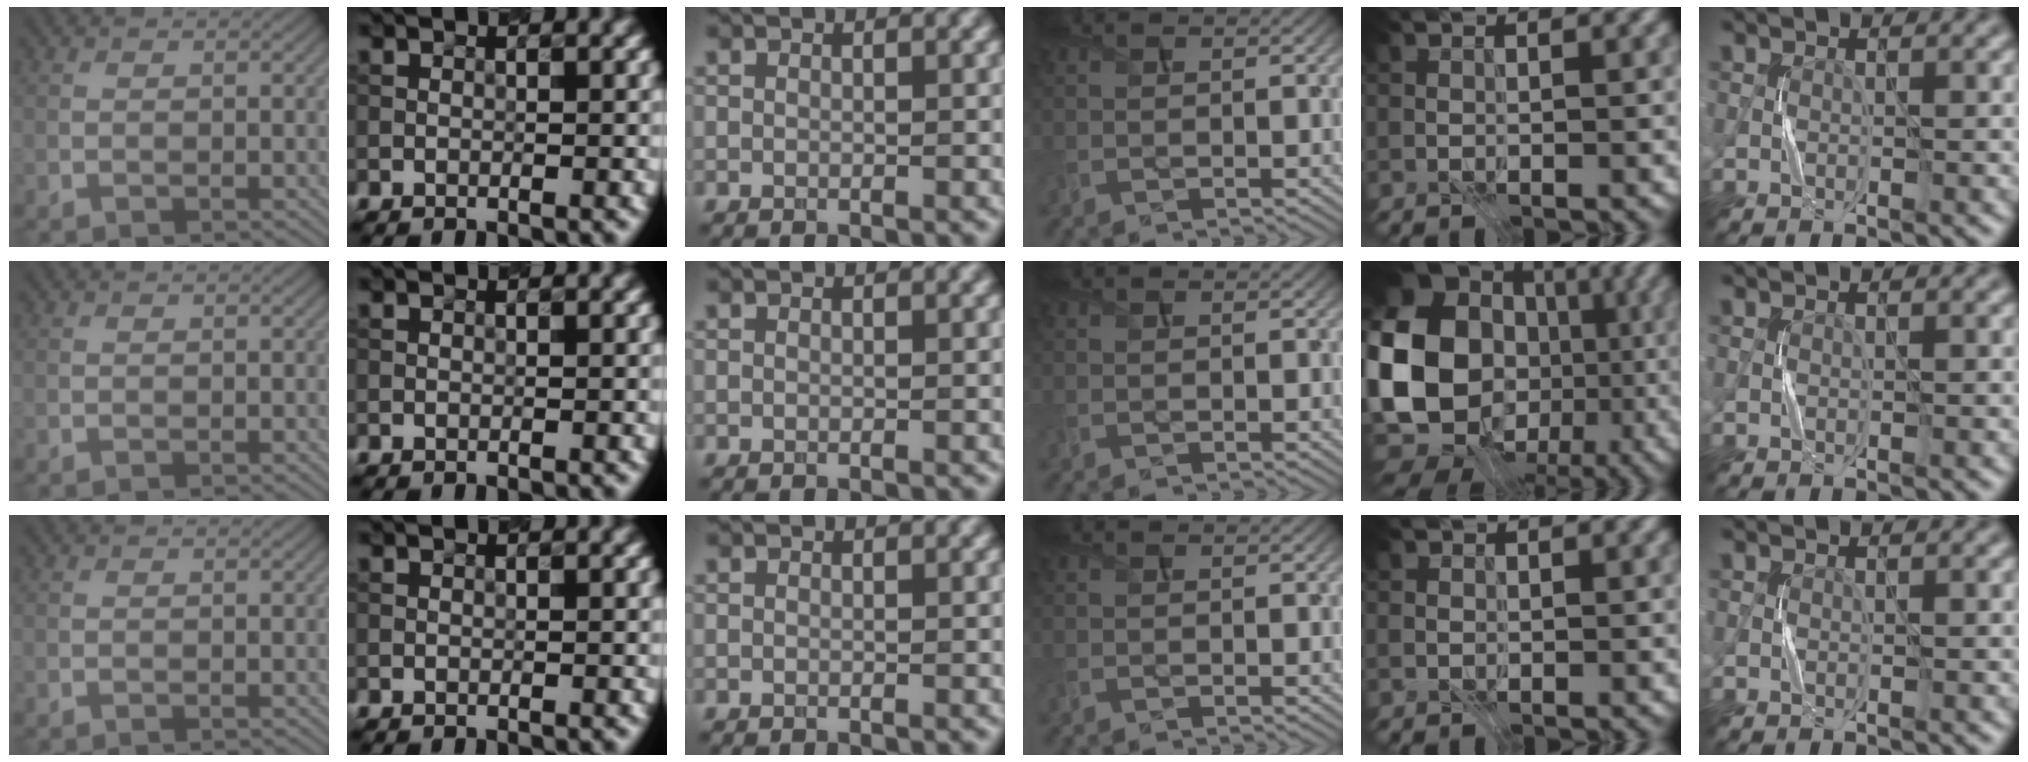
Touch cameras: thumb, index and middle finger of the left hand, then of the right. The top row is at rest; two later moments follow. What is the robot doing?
{"motion": "press", "object": "sticker"}